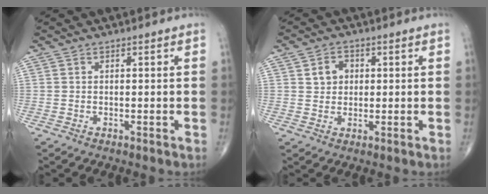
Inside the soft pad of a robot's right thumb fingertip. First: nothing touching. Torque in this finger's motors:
{"motor_torque": [-0.27, 0.26, -0.05, -0.06, 0.03]}